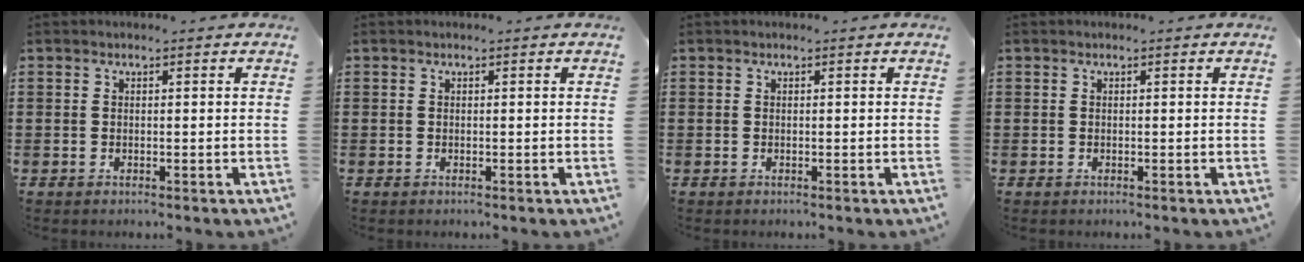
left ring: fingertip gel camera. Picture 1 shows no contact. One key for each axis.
{"total": 0.0}
{"total": 0.0}
{"total": 0.0}